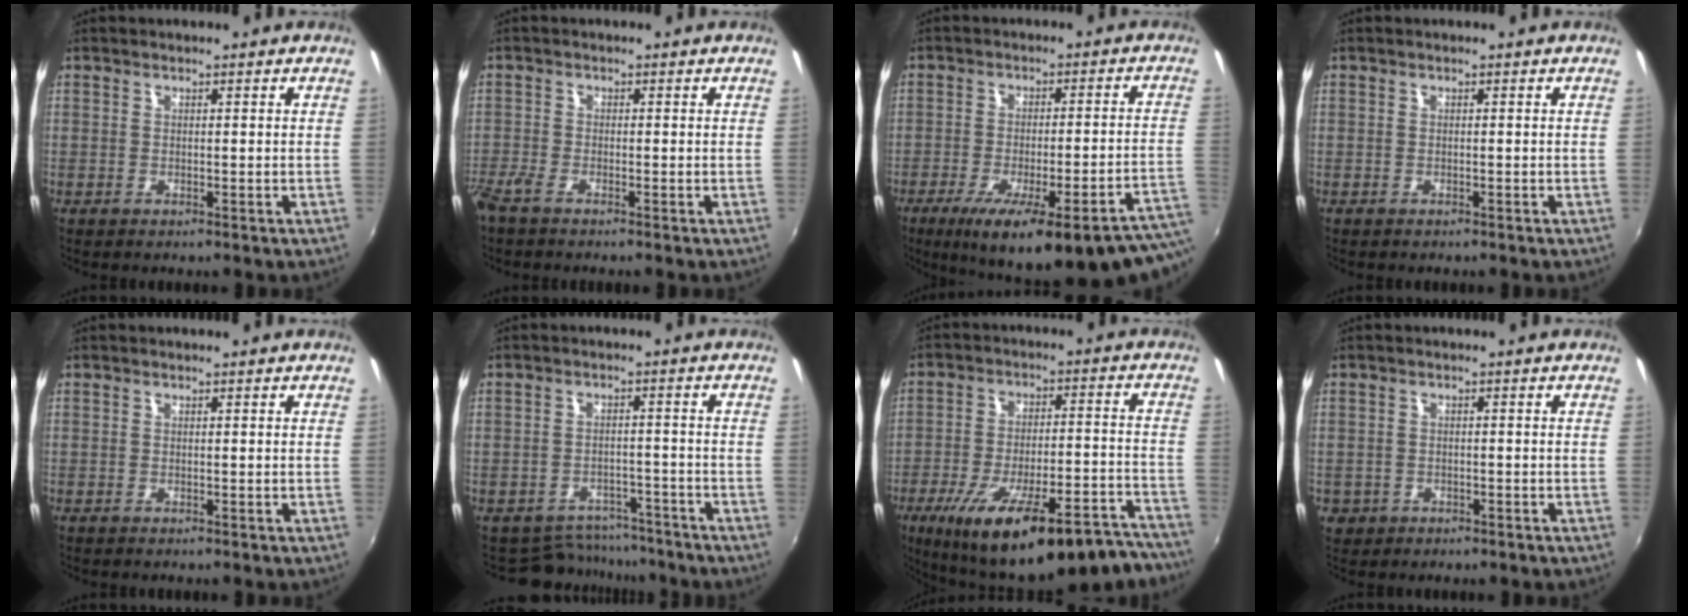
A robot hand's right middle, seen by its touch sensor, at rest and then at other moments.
{"total": 2.9, "force": [-2.3, 0.6, 1.7], "torque": [-0.045, -0.009, -0.050]}
{"total": 26.6, "force": [-18.4, 5.5, 18.4], "torque": [-0.245, -0.042, -0.238]}
{"total": 0.0}
{"total": 0.0}
{"total": 8.3, "force": [-7.3, 3.9, 0.7], "torque": [-0.022, 0.018, -0.092]}
{"total": 28.1, "force": [-21.7, 7.6, 16.2], "torque": [-0.250, -0.020, -0.292]}
{"total": 4.4, "force": [-1.4, 3.9, 1.5], "torque": [-0.047, 0.000, -0.013]}